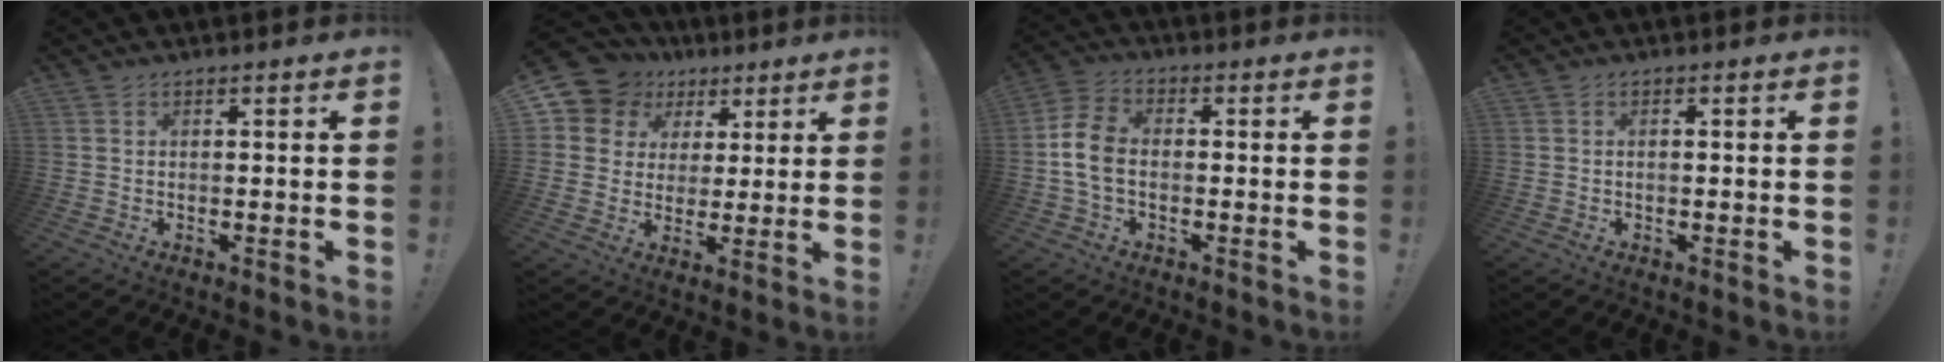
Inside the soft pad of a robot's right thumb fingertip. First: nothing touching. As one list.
[{"total": 10.0, "force": [4.6, 8.5, 2.7], "torque": [-0.044, -0.029, 0.094]}, {"total": 9.4, "force": [-1.2, 6.2, 7.0], "torque": [-0.143, 0.011, -0.016]}, {"total": 0.7, "force": [-0.4, 0.1, 0.6], "torque": [-0.017, 0.004, -0.006]}]